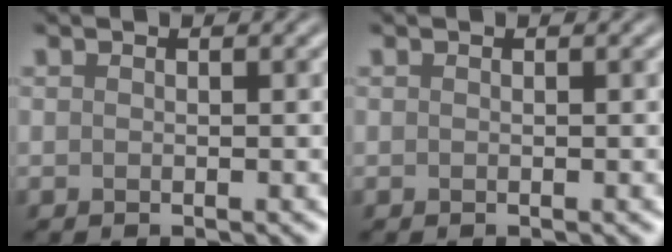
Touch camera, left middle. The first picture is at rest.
{"total": 0.0}